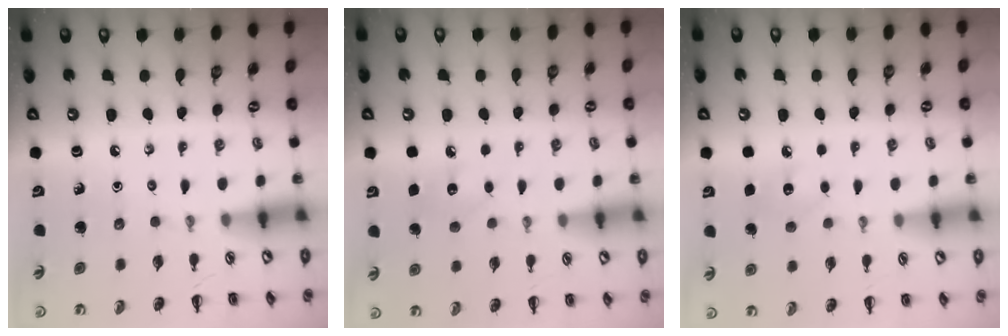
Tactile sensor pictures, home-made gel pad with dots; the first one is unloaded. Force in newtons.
{"total": 6.7, "press": 6.5, "slide": 1.5}
{"total": 6.7, "press": 6.5, "slide": 1.5}